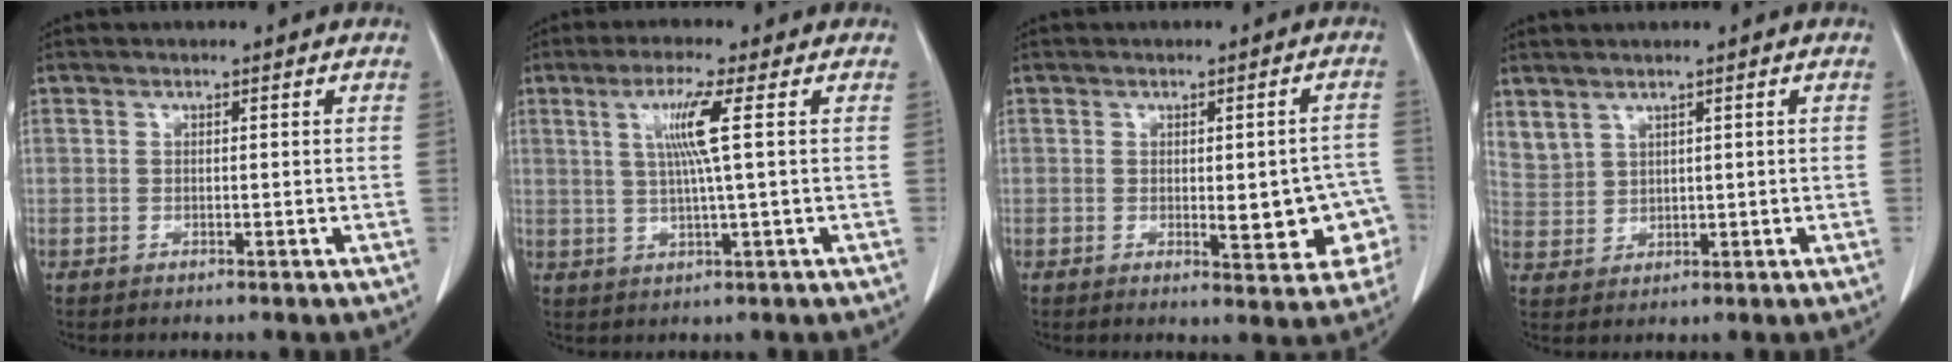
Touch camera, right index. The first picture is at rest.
{"total": 6.0, "force": [1.5, -1.0, 5.7], "torque": [-0.110, 0.001, 0.032]}
{"total": 8.2, "force": [-1.7, 2.8, 7.5], "torque": [-0.073, 0.012, -0.013]}
{"total": 4.4, "force": [3.4, 2.5, 1.3], "torque": [-0.033, 0.007, 0.087]}